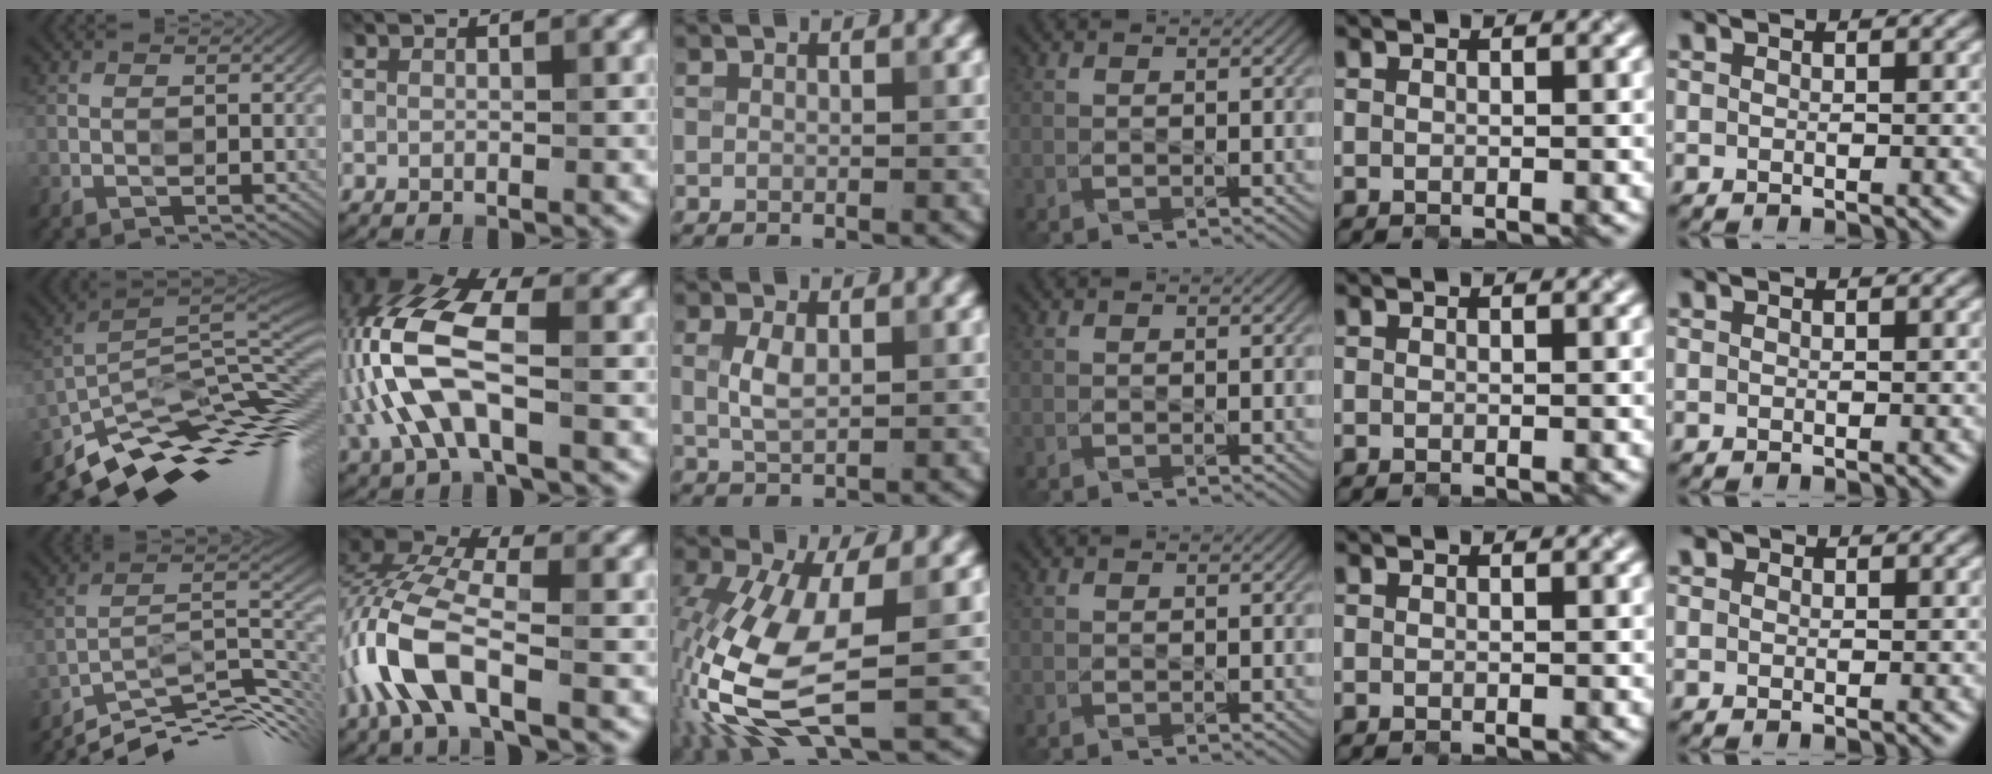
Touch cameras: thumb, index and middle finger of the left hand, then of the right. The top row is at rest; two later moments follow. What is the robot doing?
{"motion": "open", "object": "laptop"}